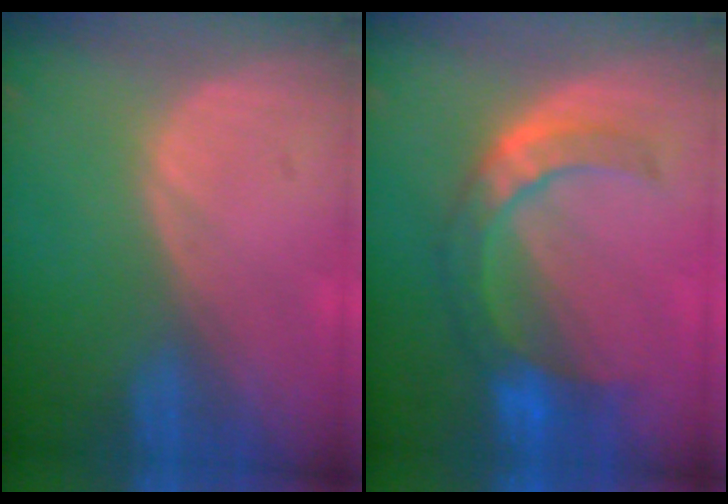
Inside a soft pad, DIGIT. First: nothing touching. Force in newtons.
{"total": 7.5, "press": 7.2, "slide": 1.8}